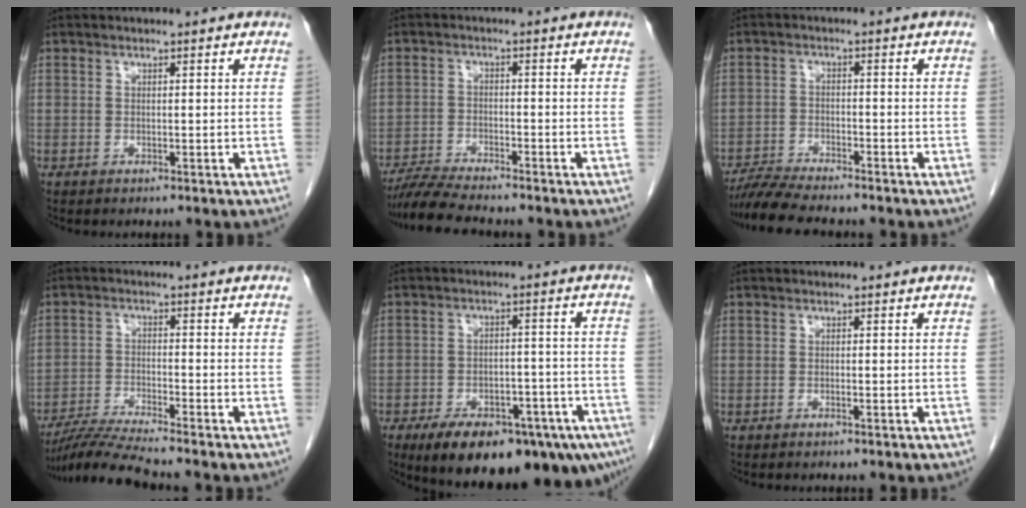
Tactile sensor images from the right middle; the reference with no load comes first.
{"total": 6.8, "force": [-6.2, -0.3, 2.7], "torque": [-0.048, -0.019, -0.112]}
{"total": 6.8, "force": [-6.3, -0.2, 2.6], "torque": [-0.045, -0.017, -0.111]}
{"total": 7.3, "force": [-6.6, -1.9, 2.5], "torque": [-0.047, -0.024, -0.126]}
{"total": 21.0, "force": [-14.3, 7.9, 13.2], "torque": [-0.152, 0.007, -0.194]}
{"total": 0.5, "force": [-0.4, 0.0, 0.3], "torque": [-0.013, 0.000, -0.006]}